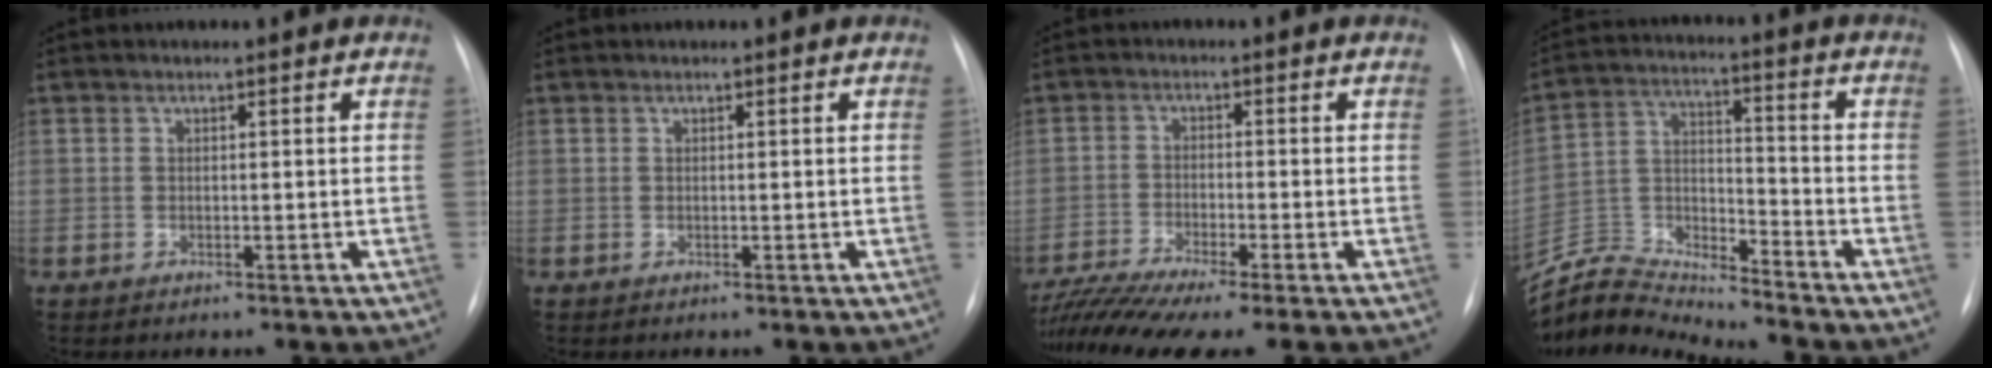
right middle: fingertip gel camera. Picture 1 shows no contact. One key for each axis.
{"total": 0.0}
{"total": 10.3, "fx": -8.7, "fy": -0.8, "fz": 5.3, "tx": -0.093, "ty": -0.019, "tz": -0.145}
{"total": 11.8, "fx": -11.7, "fy": -1.1, "fz": -0.4, "tx": 0.000, "ty": 0.040, "tz": -0.229}